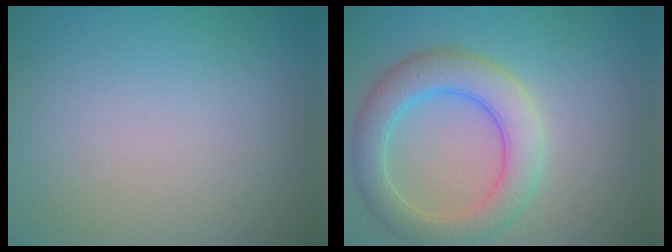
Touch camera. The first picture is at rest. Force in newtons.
{"total": 5.3, "press": 5.3, "slide": 0.3}